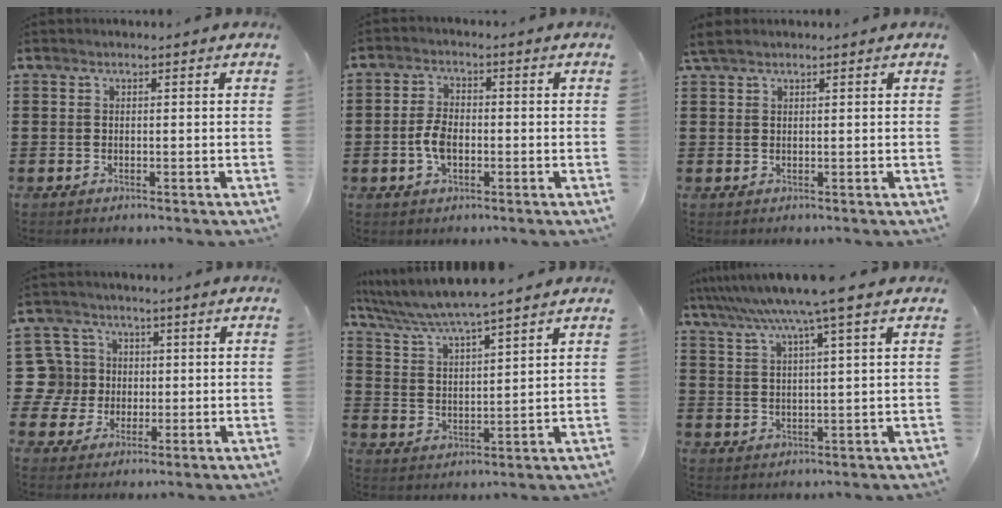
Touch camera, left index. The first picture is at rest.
{"total": 4.4, "force": [-0.8, 2.4, 3.5], "torque": [-0.086, -0.002, -0.020]}
{"total": 2.1, "force": [1.4, 0.5, 1.6], "torque": [-0.033, 0.003, 0.026]}
{"total": 8.6, "force": [0.8, 8.3, 2.3], "torque": [-0.097, 0.011, 0.016]}
{"total": 5.6, "force": [5.1, -0.3, 2.2], "torque": [-0.065, -0.032, 0.085]}
{"total": 7.3, "force": [5.4, -0.4, 4.9], "torque": [-0.111, -0.021, 0.089]}